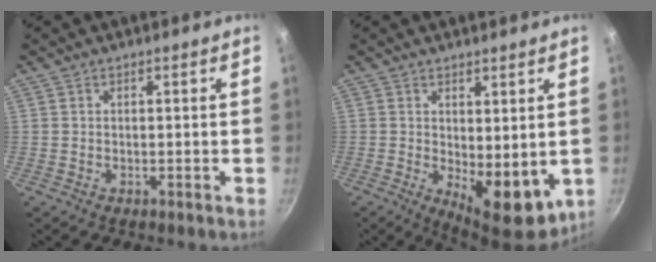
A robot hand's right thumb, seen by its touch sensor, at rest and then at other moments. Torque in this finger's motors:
{"motor_torque": [-0.32, 1.04, 0.41, -0.11, 0.04]}